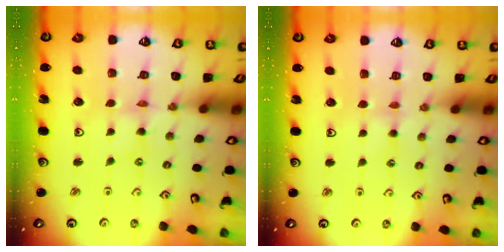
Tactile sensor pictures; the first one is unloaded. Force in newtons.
{"total": 2.8, "press": 2.8, "slide": 0.3}